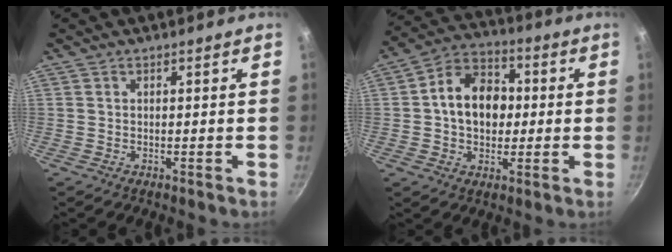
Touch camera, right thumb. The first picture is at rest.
{"total": 12.9, "force": [0.6, 9.6, 8.6], "torque": [-0.104, 0.023, -0.007]}